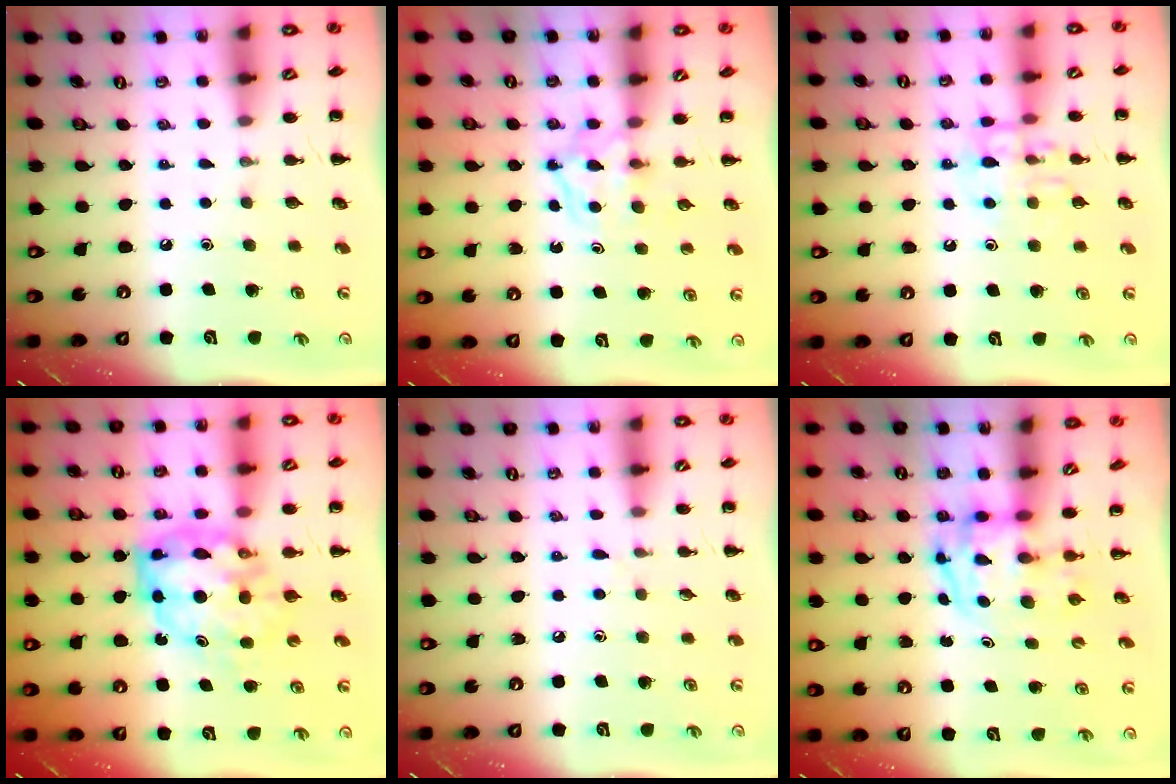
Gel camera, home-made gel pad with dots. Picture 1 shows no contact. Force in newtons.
{"total": 4.5, "press": 4.4, "slide": 0.4}
{"total": 10.9, "press": 10.9, "slide": 0.8}
{"total": 9.2, "press": 8.9, "slide": 2.6}
{"total": 4.4, "press": 4.0, "slide": 2.0}
{"total": 3.8, "press": 3.7, "slide": 0.8}